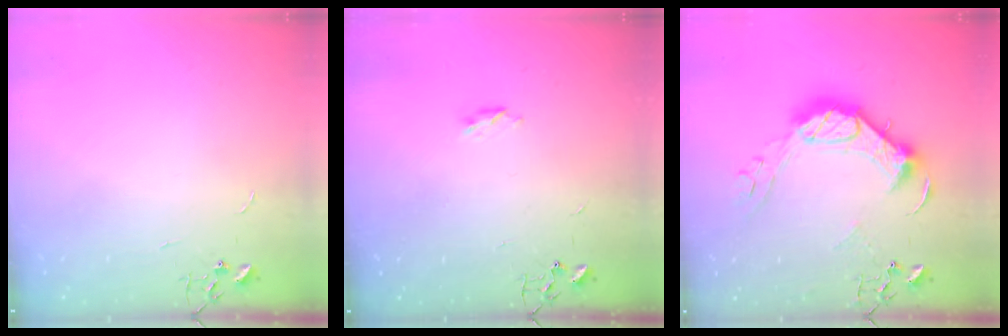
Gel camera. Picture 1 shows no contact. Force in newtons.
{"total": 3.3, "press": 3.2, "slide": 0.6}
{"total": 15.5, "press": 15.4, "slide": 1.4}